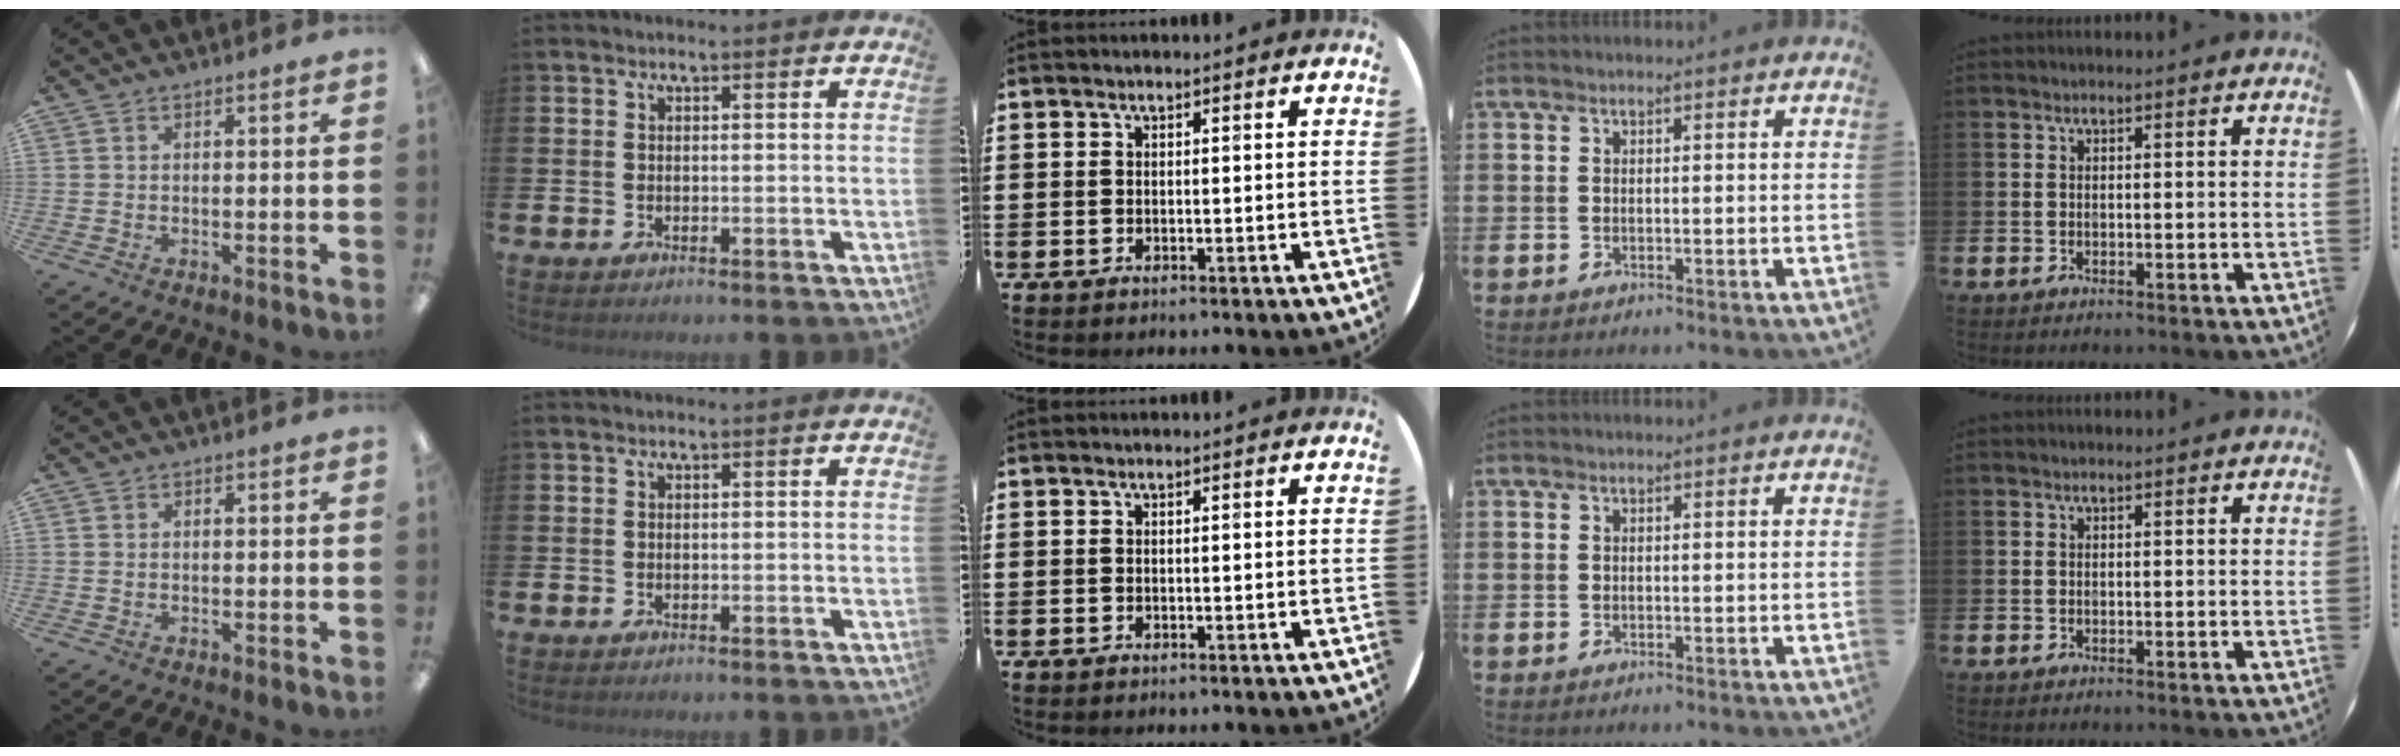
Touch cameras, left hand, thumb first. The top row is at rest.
{}